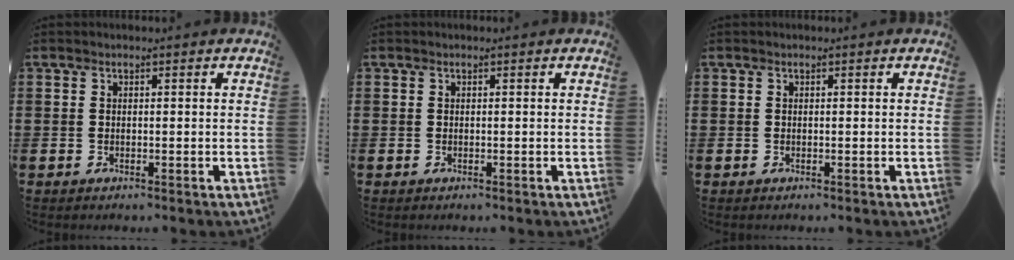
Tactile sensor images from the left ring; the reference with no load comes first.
{"total": 0.0}
{"total": 0.0}